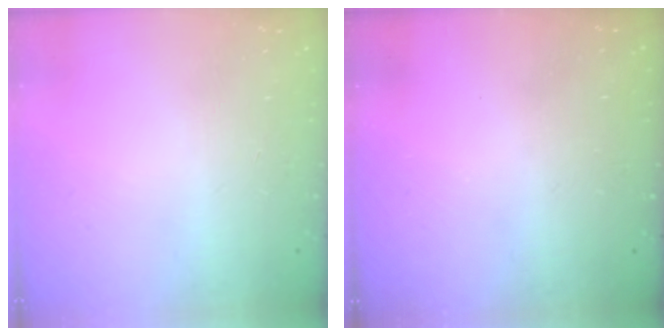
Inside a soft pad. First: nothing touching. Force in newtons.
{"total": 3.2, "press": 3.2, "slide": 0.1}